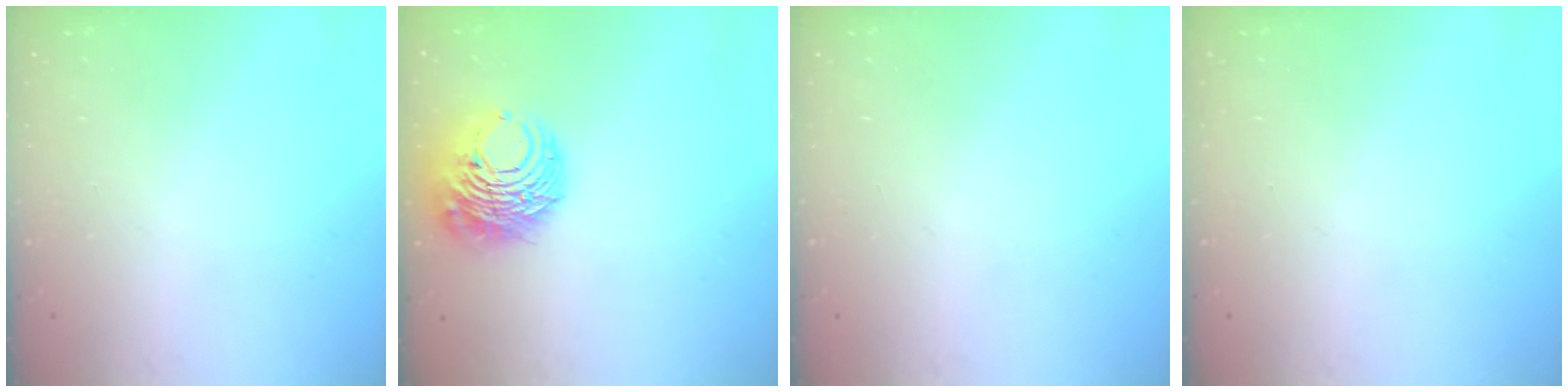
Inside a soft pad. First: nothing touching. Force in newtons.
{"total": 10.9, "press": 10.8, "slide": 1.4}
{"total": 0.0}
{"total": 0.0}